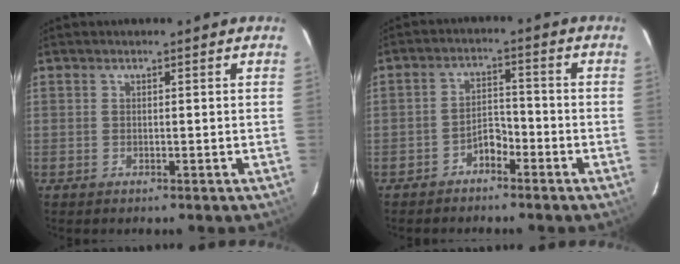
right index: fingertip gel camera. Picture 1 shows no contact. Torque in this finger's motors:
{"motor_torque": [0.00, 0.04, 0.06, 0.03]}